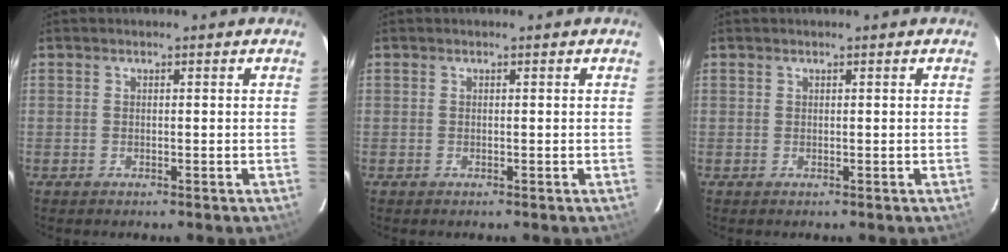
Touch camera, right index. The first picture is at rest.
{"total": 0.0}
{"total": 0.0}